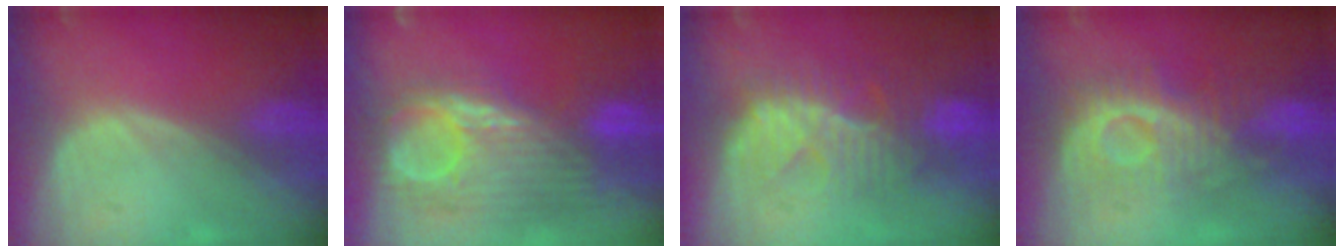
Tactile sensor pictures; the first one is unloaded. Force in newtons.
{"total": 11.3, "press": 10.5, "slide": 4.3}
{"total": 9.8, "press": 9.0, "slide": 3.9}
{"total": 8.9, "press": 8.9, "slide": 0.6}